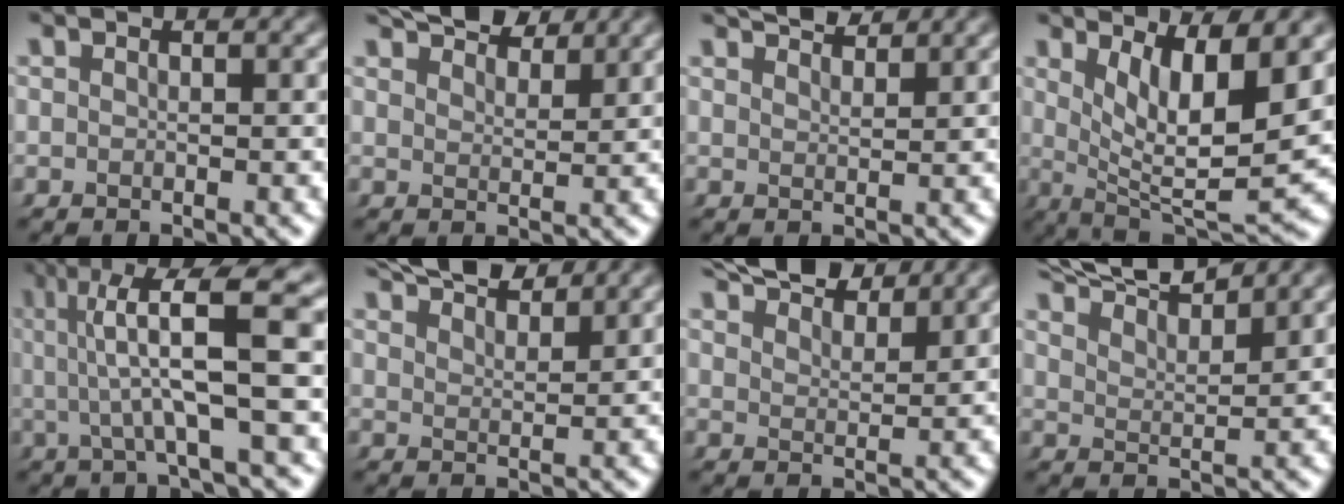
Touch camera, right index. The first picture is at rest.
{"total": 5.8, "force": [5.0, 1.9, 2.4], "torque": [-0.028, 0.010, 0.077]}
{"total": 3.3, "force": [3.1, 0.4, 1.1], "torque": [-0.012, 0.002, 0.054]}
{"total": 8.8, "force": [2.2, 3.3, 7.9], "torque": [-0.126, -0.024, 0.045]}
{"total": 8.5, "force": [2.7, 1.4, 8.0], "torque": [-0.119, 0.023, 0.033]}
{"total": 5.3, "force": [4.8, 1.1, 2.1], "torque": [-0.036, 0.005, 0.079]}
{"total": 6.1, "force": [5.2, 1.8, 2.5], "torque": [-0.038, 0.007, 0.083]}
{"total": 7.4, "force": [6.9, 1.2, 2.5], "torque": [-0.048, 0.017, 0.110]}